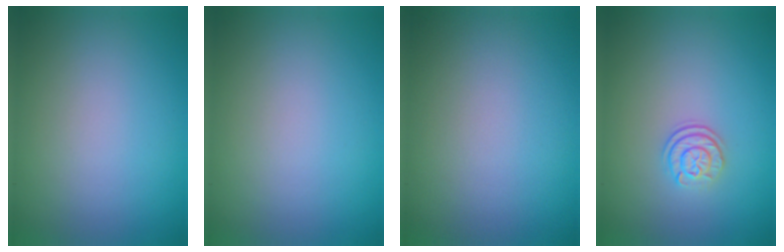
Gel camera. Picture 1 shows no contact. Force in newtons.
{"total": 0.0}
{"total": 0.0}
{"total": 2.1, "press": 1.7, "slide": 1.3}